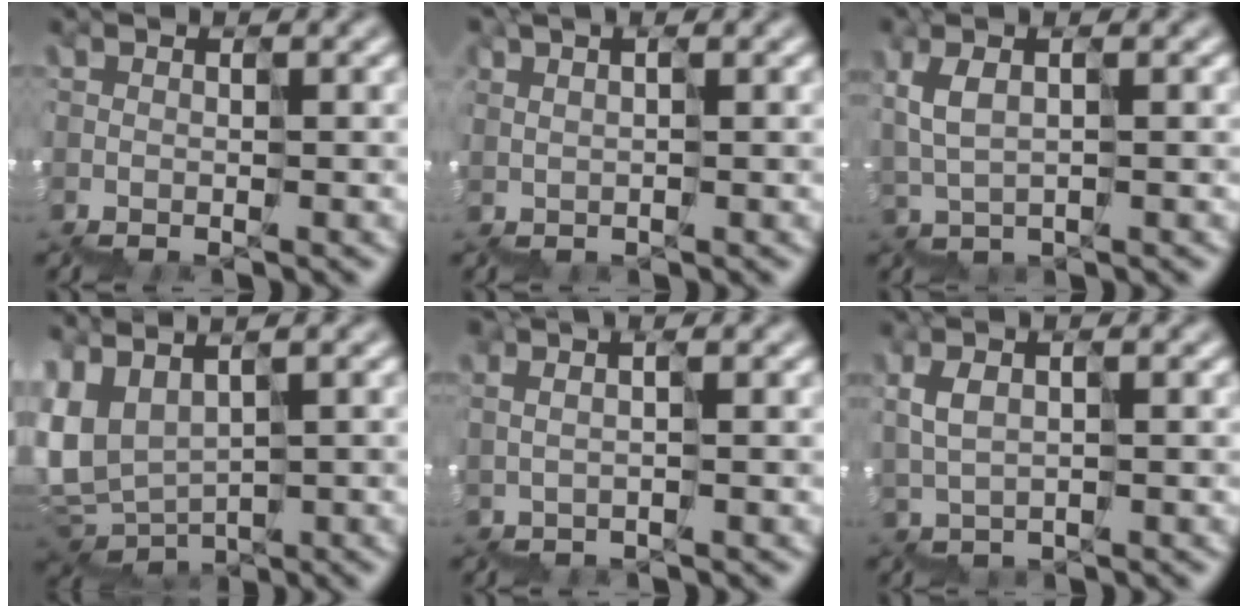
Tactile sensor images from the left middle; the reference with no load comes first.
{"total": 2.6, "force": [1.0, 1.4, 2.0], "torque": [-0.016, 0.019, 0.022]}
{"total": 1.7, "force": [1.5, 0.1, 0.8], "torque": [-0.023, 0.022, 0.031]}
{"total": 2.5, "force": [2.2, 1.1, 0.6], "torque": [-0.048, 0.022, 0.051]}
{"total": 1.1, "force": [0.7, 0.1, 0.9], "torque": [0.004, 0.012, 0.010]}
{"total": 1.5, "force": [1.4, 0.1, 0.5], "torque": [-0.013, 0.022, 0.027]}